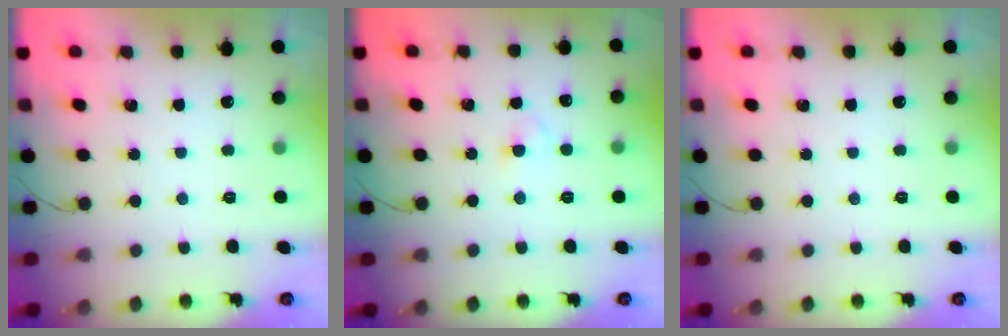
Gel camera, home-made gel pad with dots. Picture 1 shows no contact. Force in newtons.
{"total": 2.2, "press": 2.0, "slide": 0.9}
{"total": 0.0}